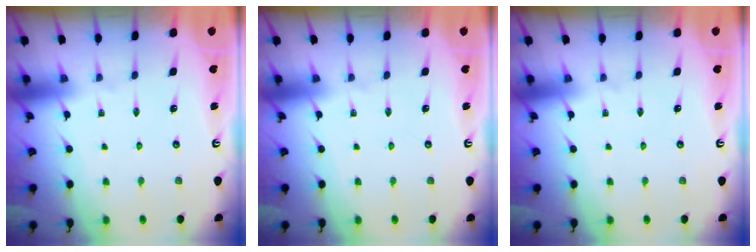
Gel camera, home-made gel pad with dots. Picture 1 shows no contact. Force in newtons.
{"total": 0.0}
{"total": 0.0}